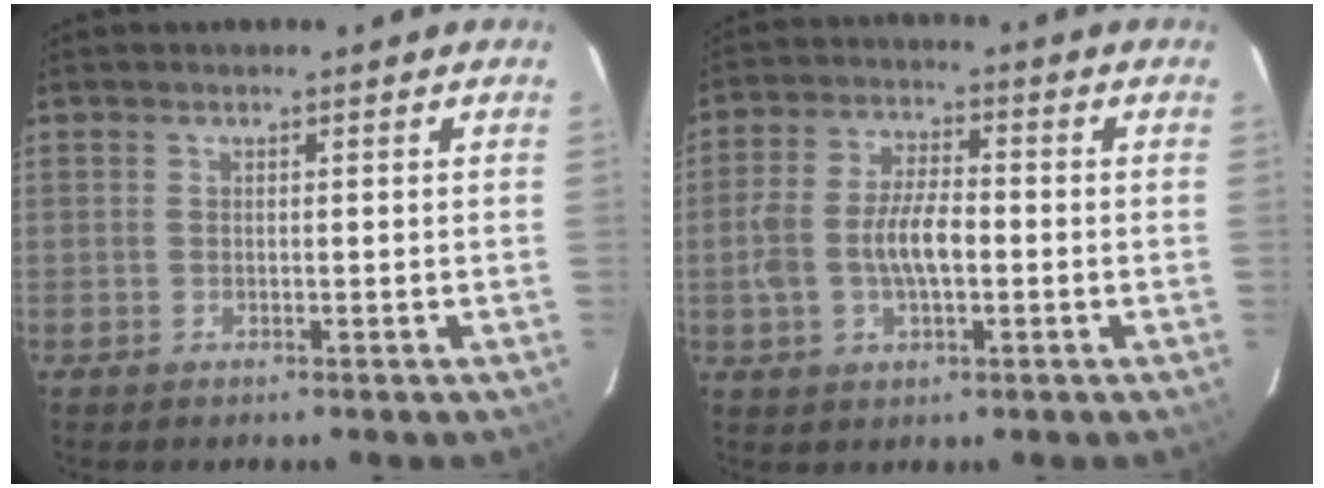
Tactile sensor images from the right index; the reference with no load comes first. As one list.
[{"total": 9.2, "force": [-1.5, 4.5, 7.9], "torque": [-0.159, 0.010, -0.027]}]